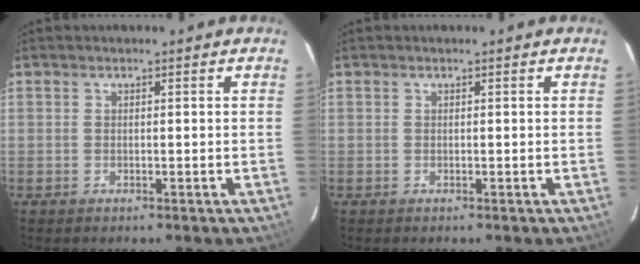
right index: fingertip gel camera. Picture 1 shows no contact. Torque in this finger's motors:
{"motor_torque": [0.00, 0.00, 0.00, 0.00]}